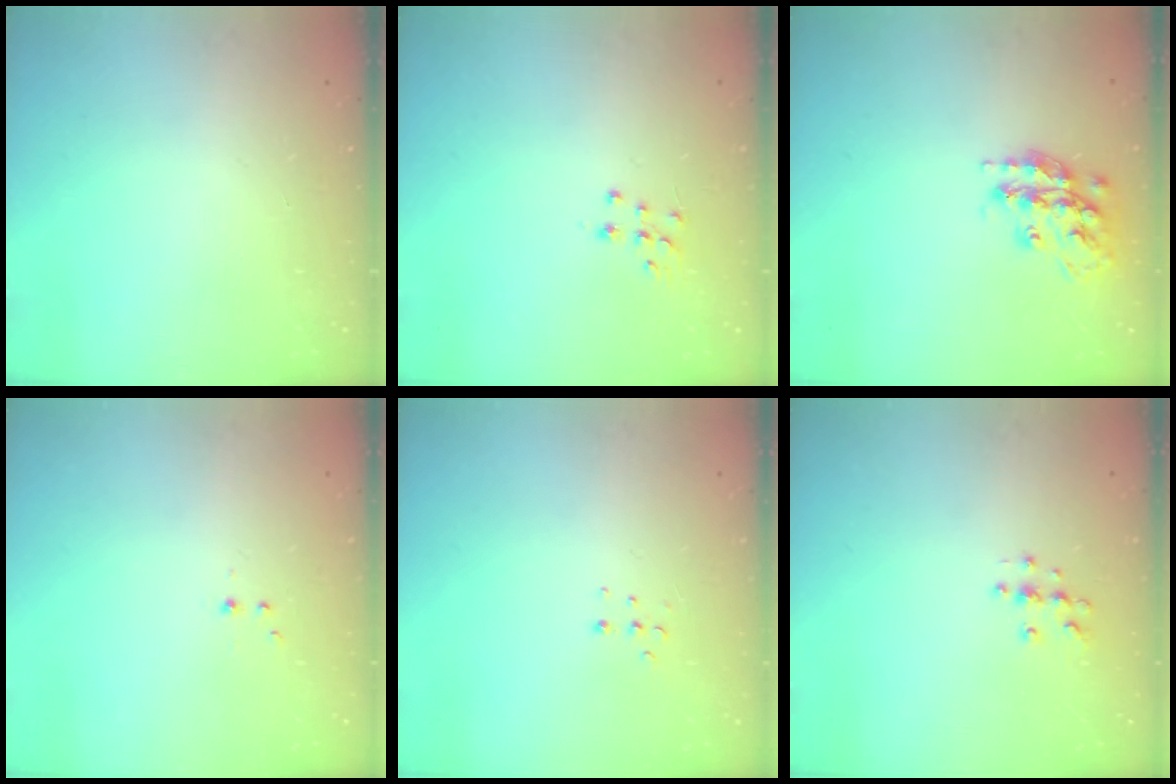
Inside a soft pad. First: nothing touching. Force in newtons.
{"total": 7.0, "press": 7.0, "slide": 0.3}
{"total": 16.3, "press": 16.3, "slide": 0.8}
{"total": 2.2, "press": 1.9, "slide": 1.2}
{"total": 3.8, "press": 3.7, "slide": 0.9}
{"total": 5.4, "press": 5.4, "slide": 0.6}